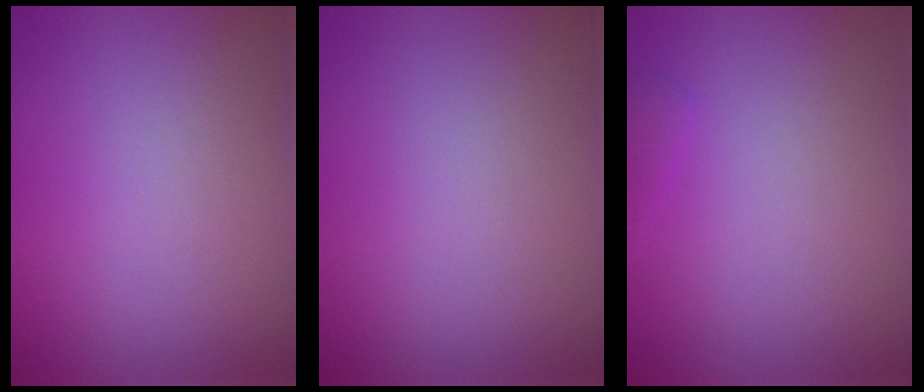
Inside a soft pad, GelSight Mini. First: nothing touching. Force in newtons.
{"total": 0.0}
{"total": 0.8, "press": 0.8, "slide": 0.1}